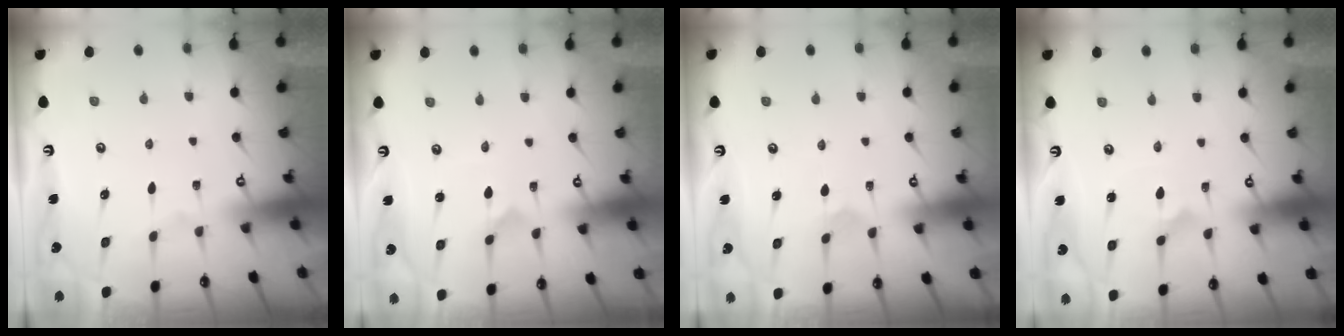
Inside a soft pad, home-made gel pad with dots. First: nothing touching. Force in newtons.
{"total": 0.0}
{"total": 4.2, "press": 4.2, "slide": 0.3}
{"total": 1.6, "press": 1.6, "slide": 0.0}